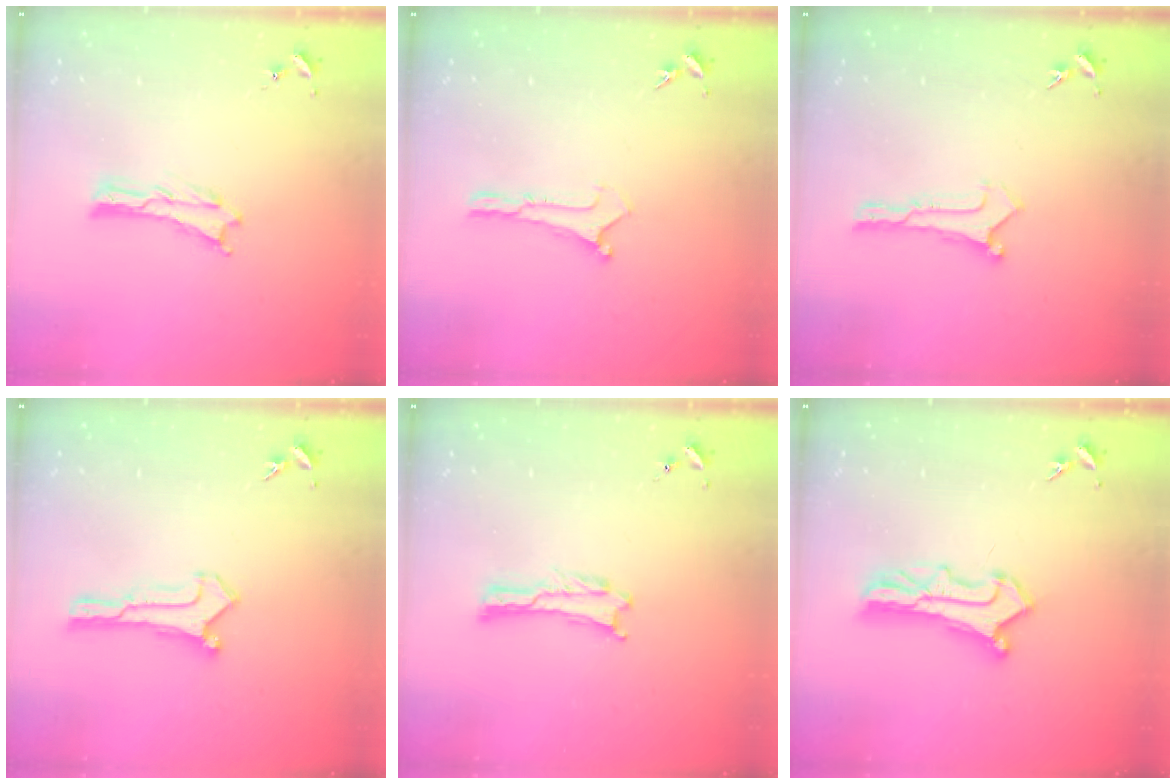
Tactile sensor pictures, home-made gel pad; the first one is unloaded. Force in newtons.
{"total": 0.0}
{"total": 0.0}
{"total": 0.0}
{"total": 0.0}
{"total": 4.3, "press": 4.3, "slide": 0.4}